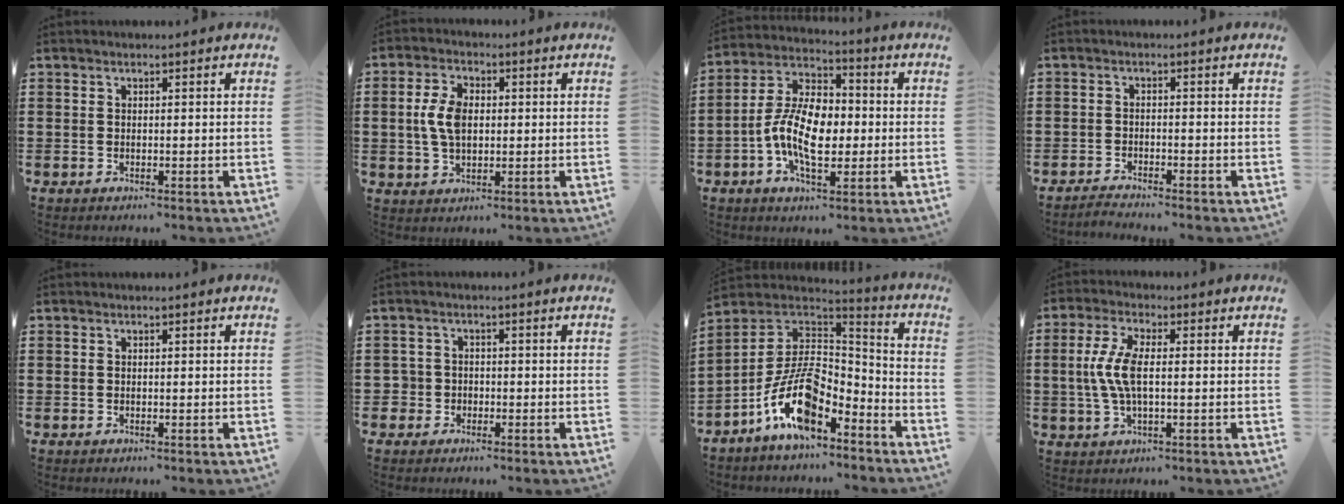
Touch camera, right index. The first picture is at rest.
{"total": 6.1, "force": [0.4, 3.6, 4.9], "torque": [-0.121, 0.006, -0.001]}
{"total": 10.8, "force": [-1.8, 5.9, 8.8], "torque": [-0.205, 0.002, -0.039]}
{"total": 1.7, "force": [-1.7, -0.1, 0.0], "torque": [-0.004, 0.003, -0.035]}
{"total": 0.0}
{"total": 2.2, "force": [-0.9, 2.0, 0.1], "torque": [-0.013, 0.004, -0.023]}
{"total": 13.5, "force": [-7.1, 6.1, 9.8], "torque": [-0.212, 0.015, -0.141]}
{"total": 6.9, "force": [-0.3, 2.4, 6.4], "torque": [-0.151, -0.007, -0.015]}